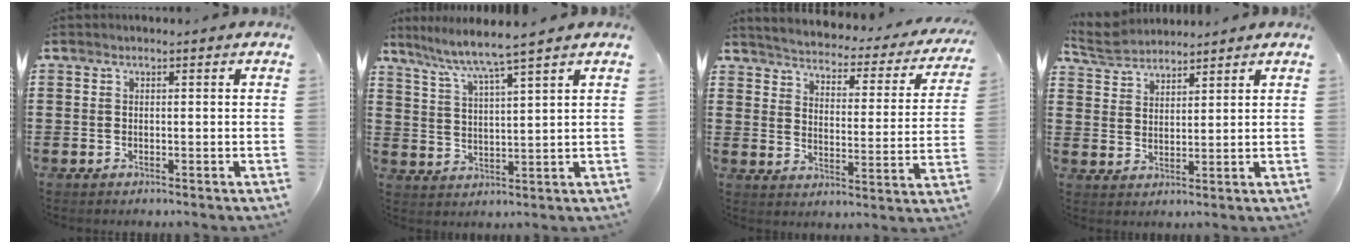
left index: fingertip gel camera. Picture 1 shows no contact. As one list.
[{"total": 5.0, "force": [4.2, -1.0, 2.5], "torque": [-0.066, -0.030, 0.066]}, {"total": 2.8, "force": [2.8, 0.0, 0.5], "torque": [-0.032, -0.030, 0.037]}, {"total": 4.4, "force": [4.2, 1.2, 0.6], "torque": [-0.029, -0.008, 0.078]}]